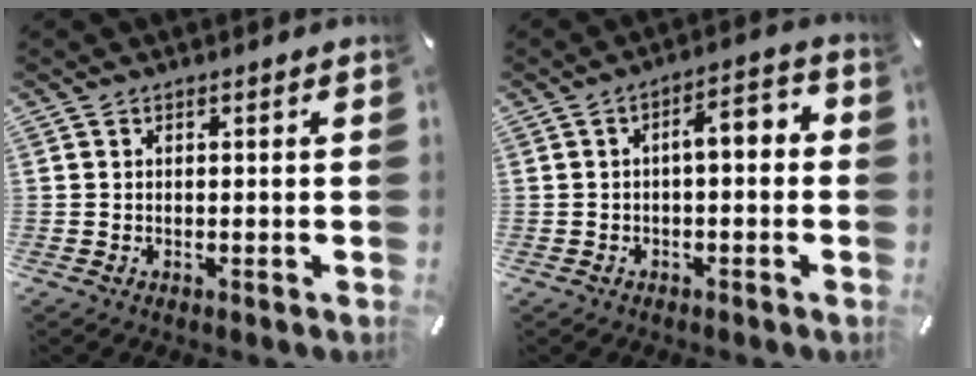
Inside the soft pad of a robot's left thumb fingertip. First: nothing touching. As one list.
[{"total": 6.0, "force": [-0.4, 2.7, 5.3], "torque": [-0.082, 0.015, -0.014]}]